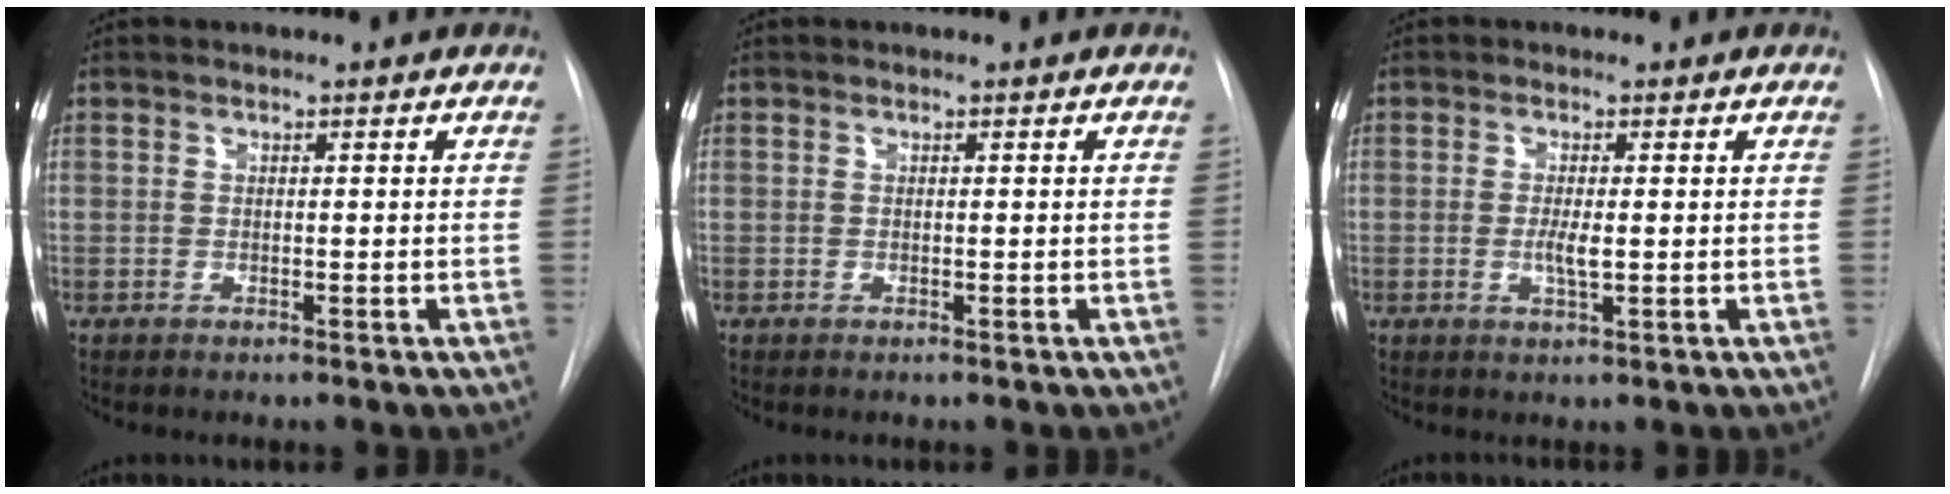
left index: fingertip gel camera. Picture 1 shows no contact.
{"total": 0.0}
{"total": 2.4, "force": [-1.0, 0.5, 2.1], "torque": [-0.044, -0.010, -0.013]}